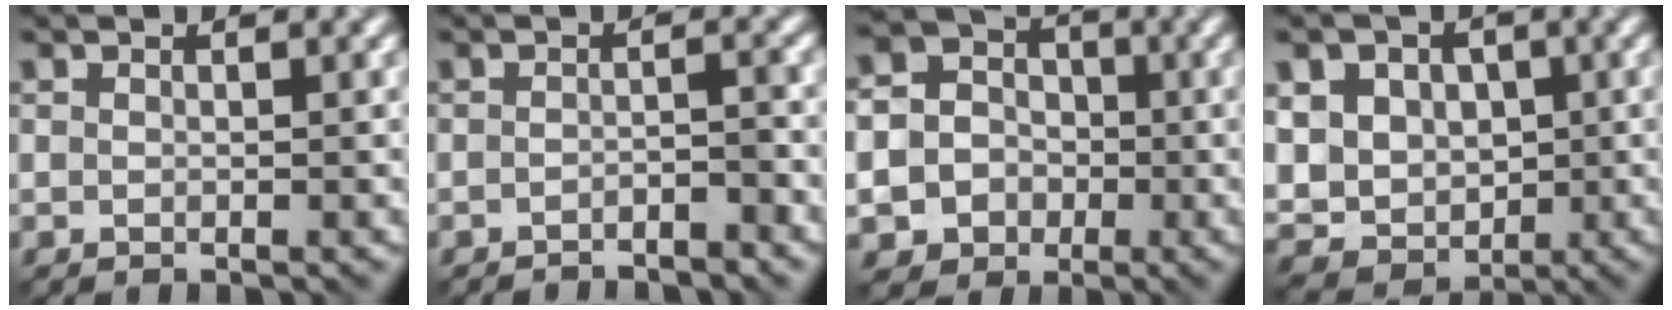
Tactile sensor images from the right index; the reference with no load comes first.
{"total": 2.4, "force": [-2.1, 0.4, 1.1], "torque": [-0.008, 0.002, -0.036]}
{"total": 9.3, "force": [-3.1, 8.4, 2.3], "torque": [-0.051, -0.022, -0.073]}
{"total": 8.9, "force": [1.0, 7.4, 4.8], "torque": [-0.084, 0.015, -0.001]}